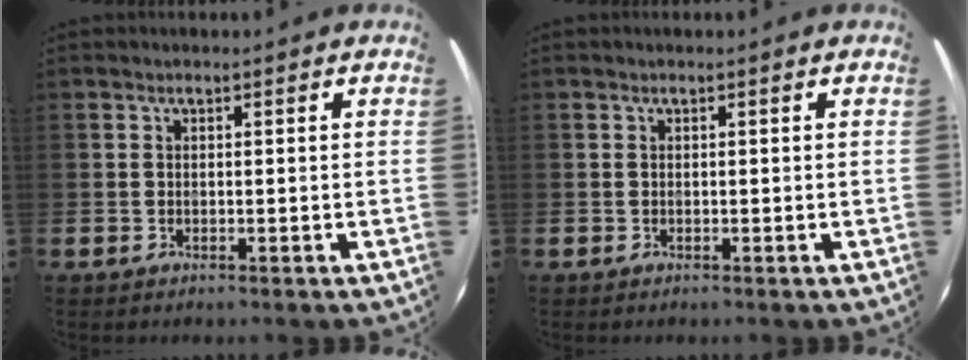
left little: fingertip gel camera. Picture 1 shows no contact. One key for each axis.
{"total": 0.0}